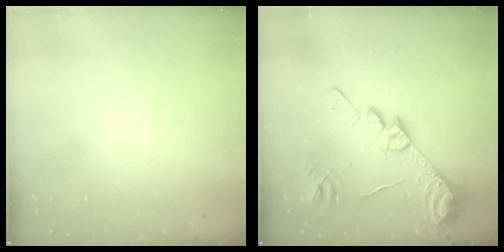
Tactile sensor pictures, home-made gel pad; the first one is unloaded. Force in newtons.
{"total": 17.0, "press": 16.9, "slide": 1.6}